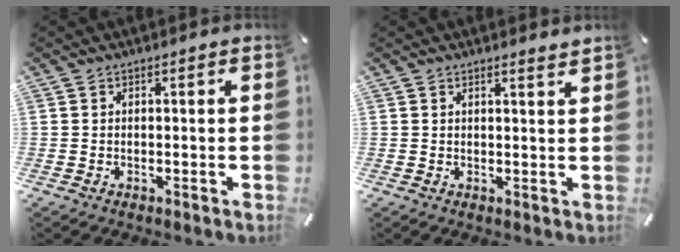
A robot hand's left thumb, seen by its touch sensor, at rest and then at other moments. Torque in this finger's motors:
{"motor_torque": [0.01, 0.02, 0.01, 0.16, -0.03]}